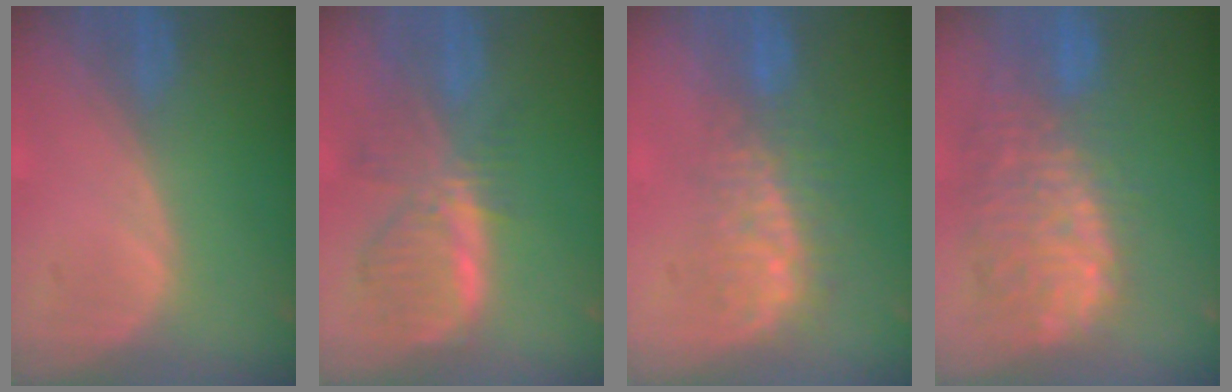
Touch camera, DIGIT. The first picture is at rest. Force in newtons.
{"total": 7.9, "press": 7.0, "slide": 3.6}
{"total": 8.3, "press": 7.4, "slide": 3.7}
{"total": 11.5, "press": 10.5, "slide": 4.8}